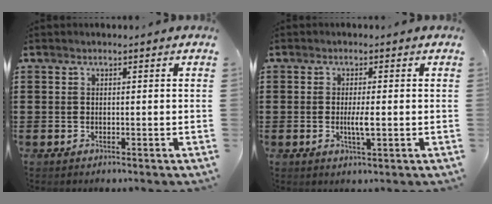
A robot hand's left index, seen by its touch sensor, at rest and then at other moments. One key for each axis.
{"total": 2.9, "fx": -0.2, "fy": 0.3, "fz": 2.9, "tx": -0.053, "ty": -0.005, "tz": -0.004}